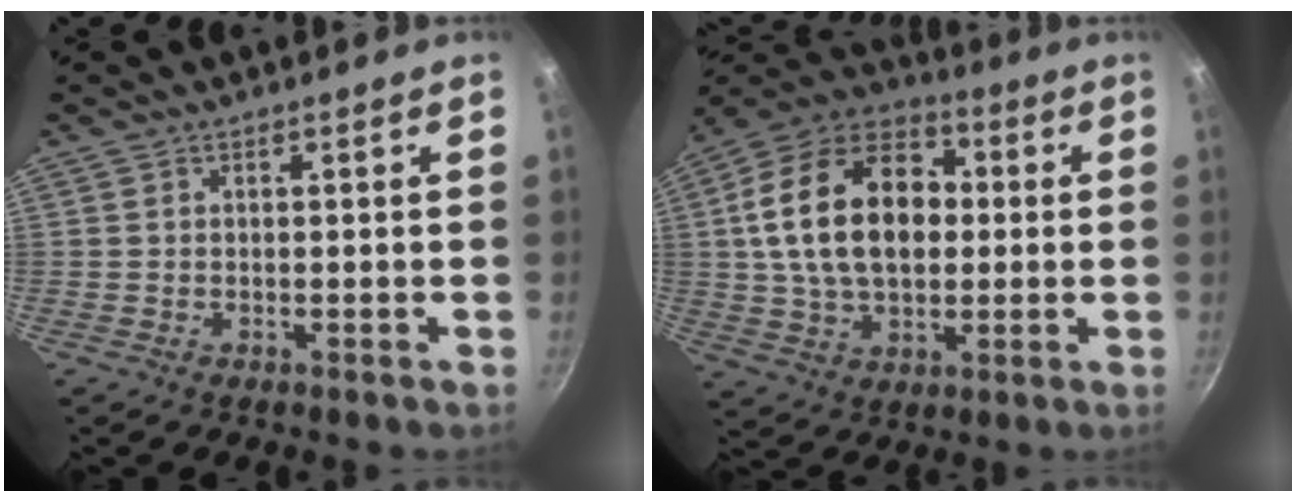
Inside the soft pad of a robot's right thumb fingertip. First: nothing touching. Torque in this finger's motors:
{"motor_torque": [-0.64, 2.25, 1.68, -0.06, 0.22]}